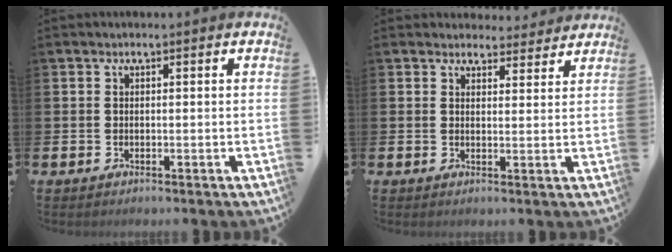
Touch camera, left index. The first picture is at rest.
{"total": 3.3, "force": [3.2, 0.9, -0.1], "torque": [0.009, -0.019, 0.055]}